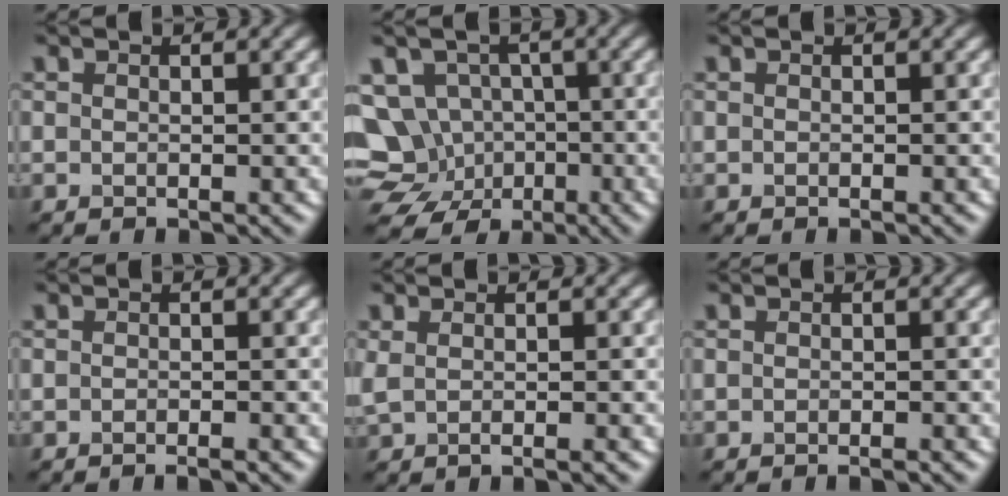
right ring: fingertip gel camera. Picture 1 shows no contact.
{"total": 10.1, "force": [-4.0, 8.6, 3.5], "torque": [-0.039, -0.011, -0.079]}
{"total": 0.0}
{"total": 1.1, "force": [-0.8, 0.2, 0.7], "torque": [-0.009, -0.003, -0.014]}
{"total": 1.8, "force": [-0.3, 0.6, 1.7], "torque": [-0.028, -0.005, -0.005]}
{"total": 0.8, "force": [-0.6, 0.1, 0.5], "torque": [-0.006, -0.002, -0.010]}